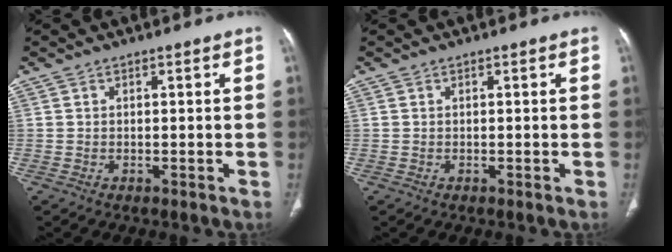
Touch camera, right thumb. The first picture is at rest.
{"total": 0.0}